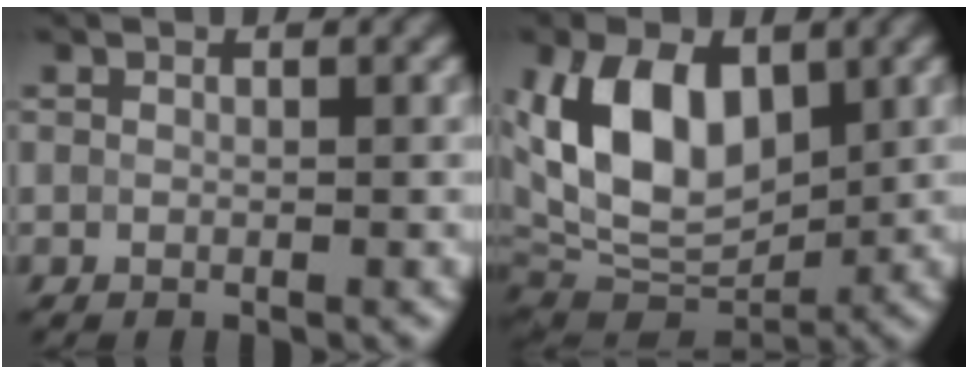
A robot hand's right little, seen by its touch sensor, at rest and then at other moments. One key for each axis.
{"total": 10.8, "fx": 2.5, "fy": 6.7, "fz": 8.1, "tx": -0.164, "ty": 0.011, "tz": 0.034}